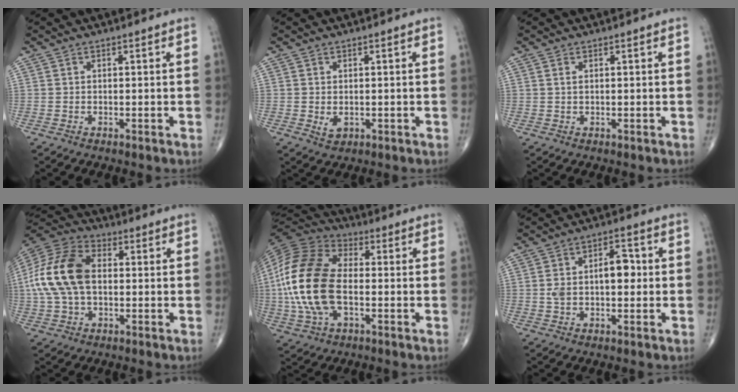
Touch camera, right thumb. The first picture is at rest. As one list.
[{"total": 2.1, "force": [-0.1, 1.5, 1.5], "torque": [-0.022, -0.004, 0.004]}, {"total": 0.8, "force": [0.3, 0.3, 0.6], "torque": [-0.012, 0.006, 0.007]}, {"total": 16.4, "force": [0.7, 10.3, 12.7], "torque": [-0.262, 0.030, 0.006]}, {"total": 20.2, "force": [-1.6, 11.5, 16.5], "torque": [-0.357, 0.014, -0.033]}, {"total": 7.9, "force": [0.4, 4.3, 6.7], "torque": [-0.104, 0.023, 0.004]}]